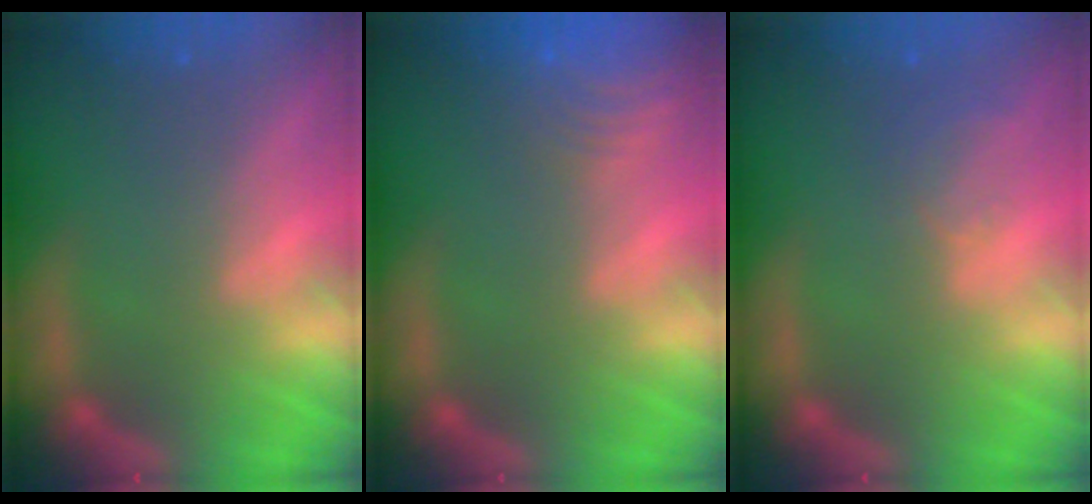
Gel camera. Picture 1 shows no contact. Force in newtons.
{"total": 9.0}
{"total": 2.0}